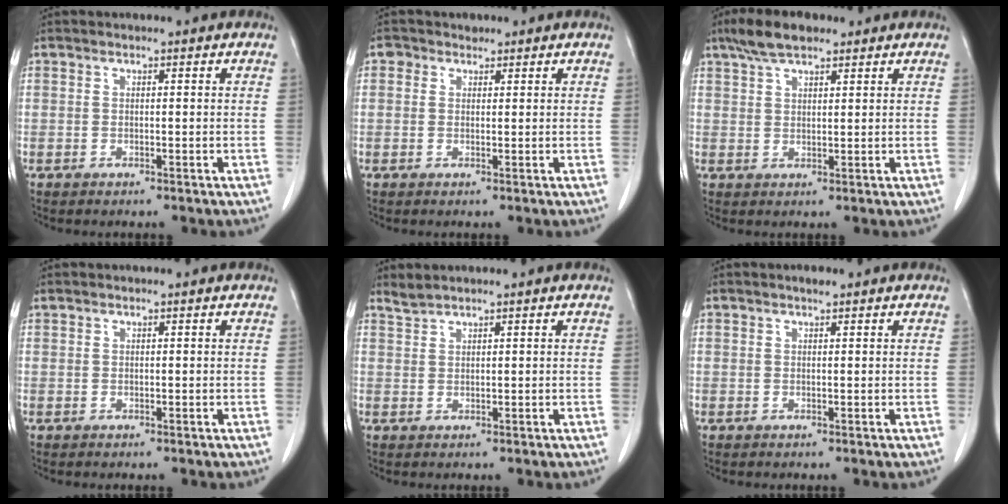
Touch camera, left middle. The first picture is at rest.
{"total": 1.7, "force": [1.0, 1.3, 0.1], "torque": [0.003, 0.006, 0.011]}
{"total": 5.8, "force": [4.2, 2.0, 3.3], "torque": [-0.070, 0.018, 0.079]}
{"total": 0.0}
{"total": 1.5, "force": [1.4, -0.2, 0.2], "torque": [-0.005, 0.005, 0.034]}
{"total": 0.9, "force": [0.8, 0.1, 0.5], "torque": [-0.013, 0.000, 0.014]}